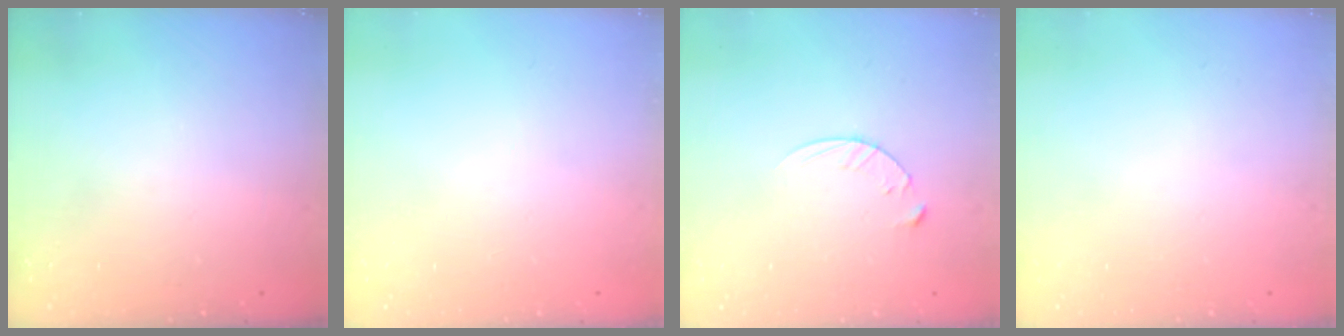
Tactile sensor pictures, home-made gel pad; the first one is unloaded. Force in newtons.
{"total": 0.0}
{"total": 5.4, "press": 5.4, "slide": 0.5}
{"total": 0.0}